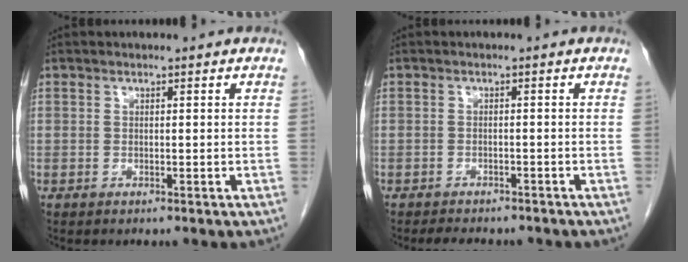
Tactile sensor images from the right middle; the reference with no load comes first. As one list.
[{"total": 5.9, "force": [-5.1, 1.9, 2.2], "torque": [-0.033, -0.003, -0.064]}]